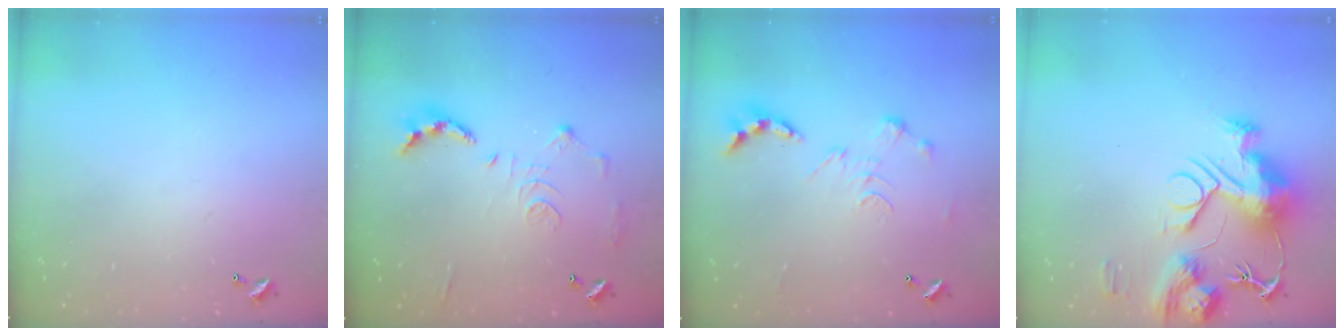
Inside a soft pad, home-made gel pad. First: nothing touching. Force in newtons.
{"total": 10.7, "press": 10.6, "slide": 0.5}
{"total": 0.0}
{"total": 14.8, "press": 14.7, "slide": 1.3}